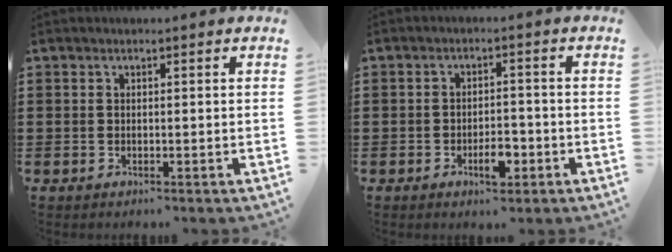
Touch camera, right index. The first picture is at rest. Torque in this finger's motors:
{"motor_torque": [0.76, 0.72, 0.11, 0.10]}